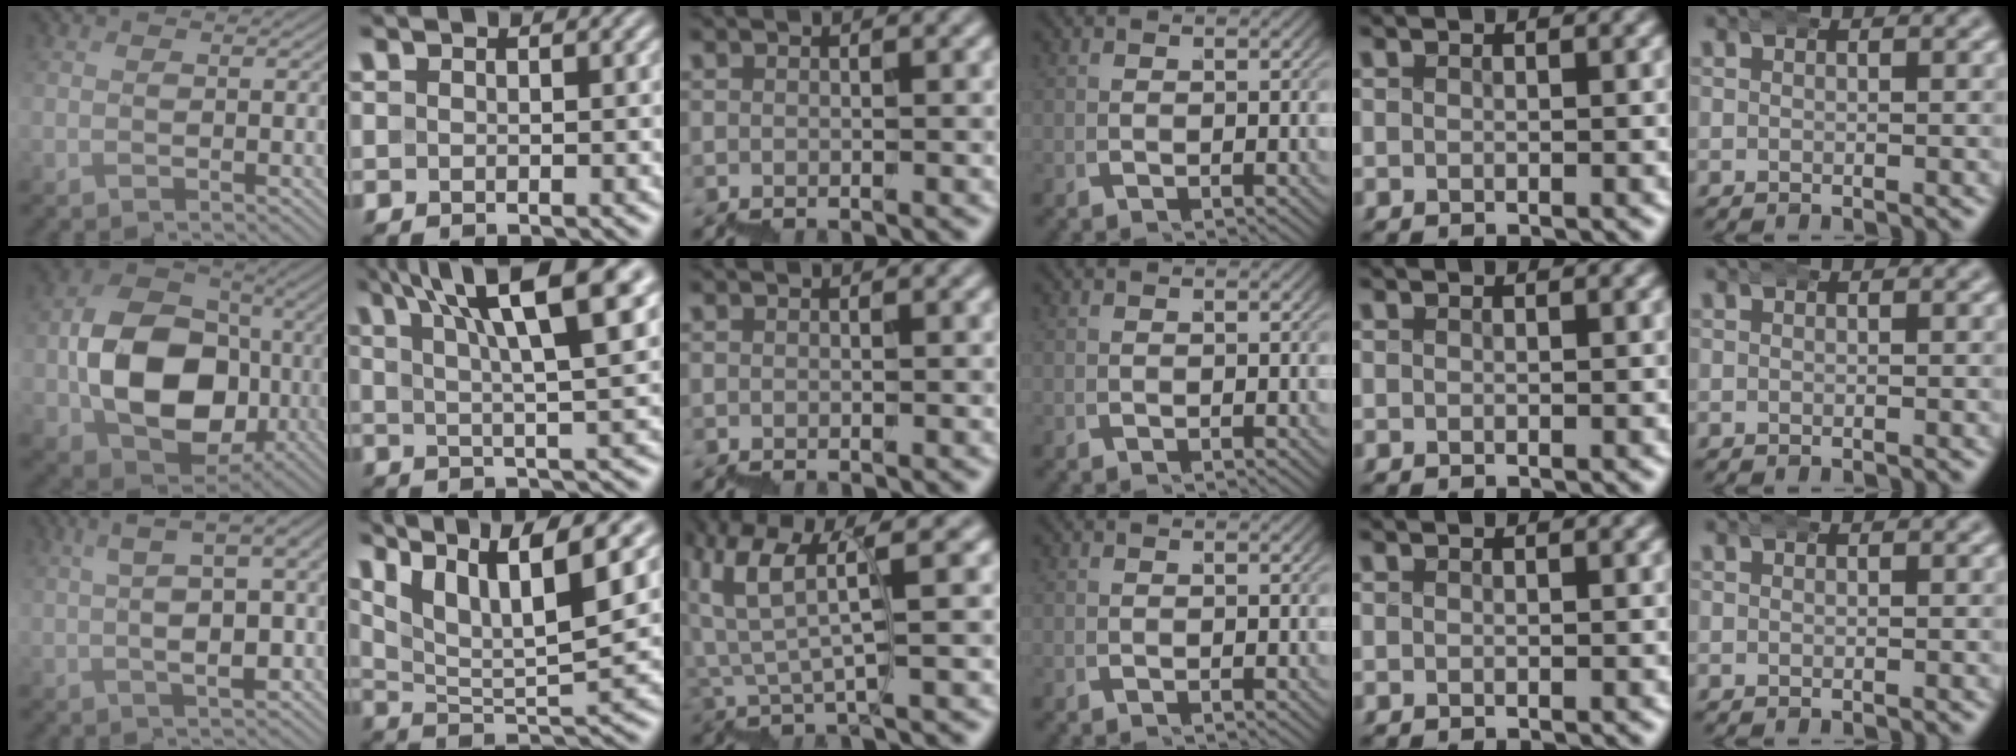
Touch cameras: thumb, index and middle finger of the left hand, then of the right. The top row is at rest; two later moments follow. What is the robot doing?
{"motion": "wrap", "object": "bubble wrap"}